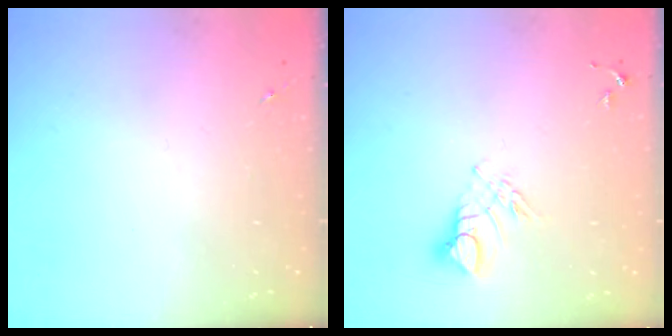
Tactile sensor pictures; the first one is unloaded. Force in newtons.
{"total": 6.5, "press": 6.5, "slide": 0.3}